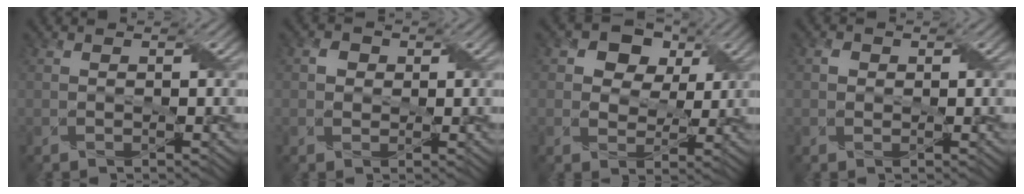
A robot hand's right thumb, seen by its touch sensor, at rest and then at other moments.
{"total": 1.8, "force": [0.2, 1.7, 0.4], "torque": [-0.011, -0.001, -0.001]}
{"total": 7.6, "force": [3.5, 5.7, 3.7], "torque": [-0.083, 0.010, 0.045]}
{"total": 1.1, "force": [0.1, 1.1, 0.1], "torque": [-0.003, -0.002, 0.000]}